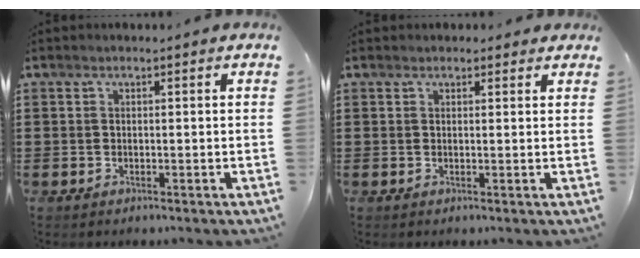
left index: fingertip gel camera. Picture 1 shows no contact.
{"total": 1.2, "force": [1.0, 0.5, 0.2], "torque": [0.003, 0.002, 0.018]}